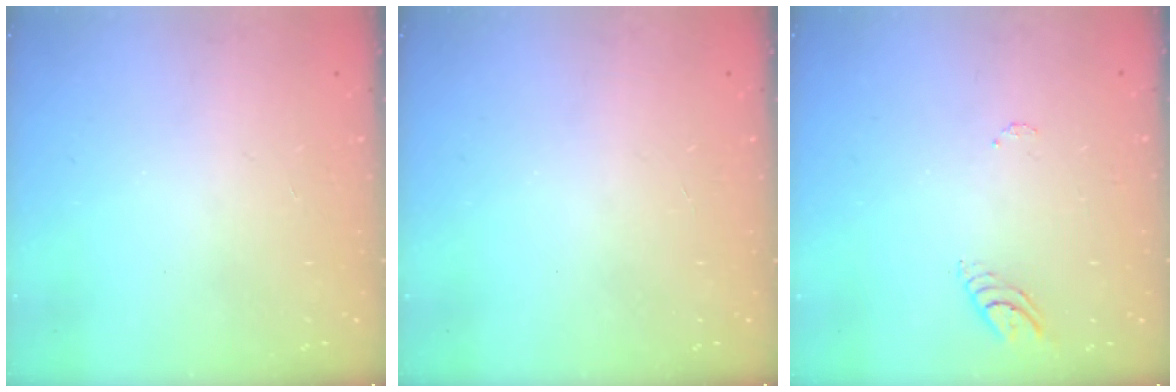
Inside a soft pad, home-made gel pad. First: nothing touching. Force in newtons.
{"total": 0.0}
{"total": 3.7, "press": 3.7, "slide": 0.3}